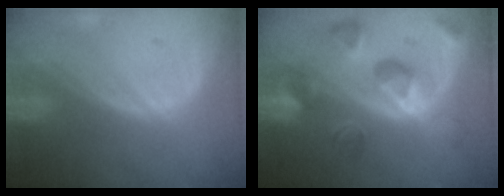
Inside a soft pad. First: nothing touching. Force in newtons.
{"total": 10.2, "press": 9.0, "slide": 4.8}